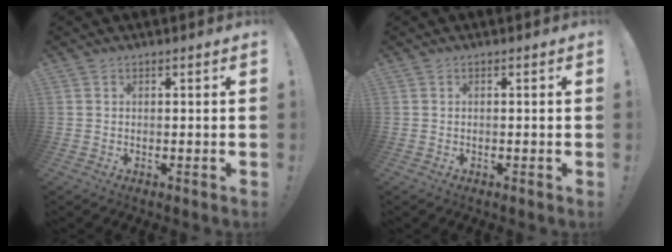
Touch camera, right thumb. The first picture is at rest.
{"total": 0.0}